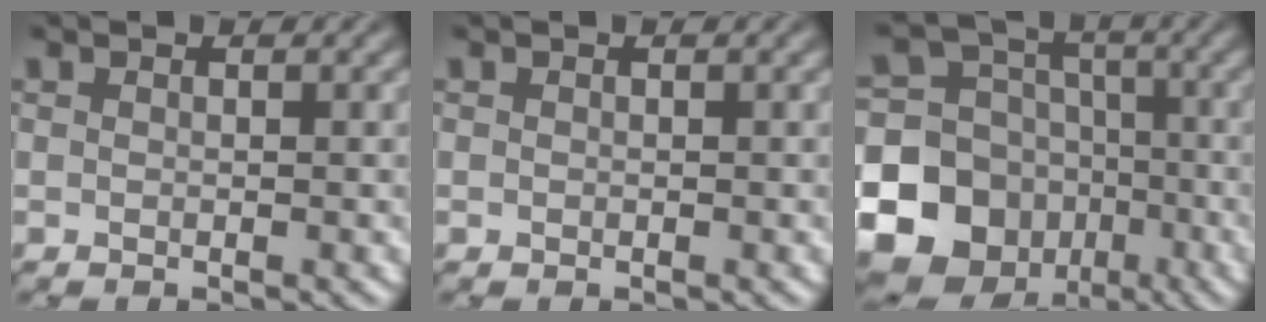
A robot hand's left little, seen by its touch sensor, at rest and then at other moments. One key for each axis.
{"total": 0.0}
{"total": 20.5, "fx": -7.2, "fy": 18.6, "fz": 5.0, "tx": -0.147, "ty": -0.045, "tz": -0.138}